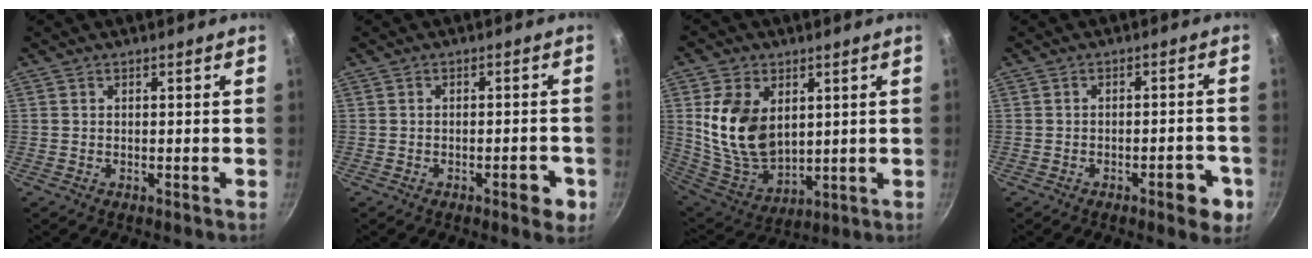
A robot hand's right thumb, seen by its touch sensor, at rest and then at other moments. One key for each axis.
{"total": 4.4, "fx": -1.9, "fy": 1.5, "fz": 3.6, "tx": -0.040, "ty": 0.010, "tz": -0.024}
{"total": 15.3, "fx": 3.5, "fy": 10.2, "fz": 10.8, "tx": -0.186, "ty": -0.034, "tz": 0.082}
{"total": 6.2, "fx": -2.8, "fy": 2.2, "fz": 5.1, "tx": -0.052, "ty": 0.017, "tz": -0.033}